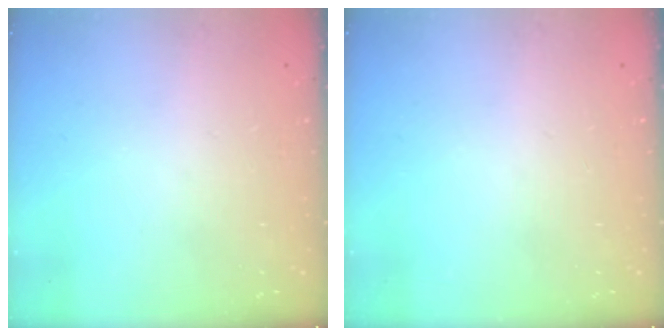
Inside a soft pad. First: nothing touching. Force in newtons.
{"total": 0.0}